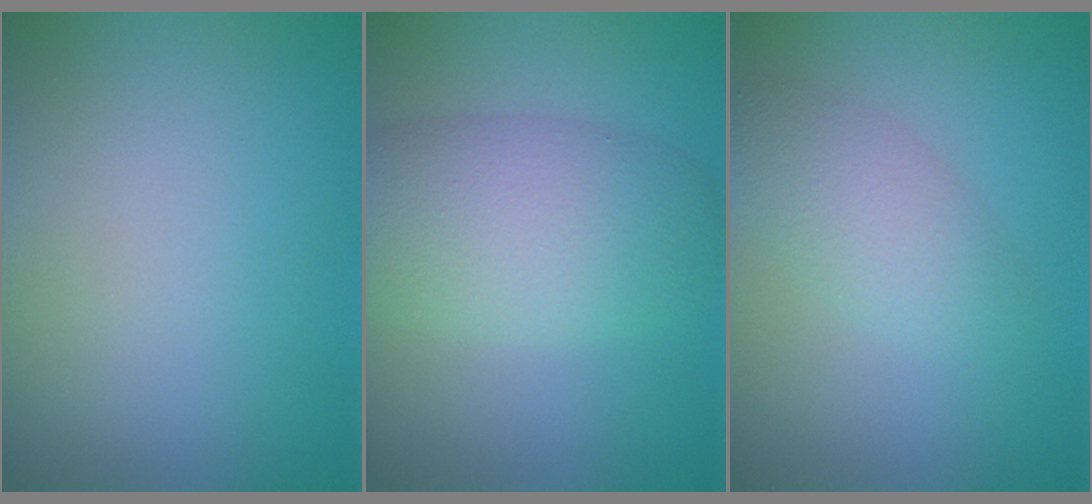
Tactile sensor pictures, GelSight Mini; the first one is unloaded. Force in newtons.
{"total": 6.4, "press": 6.4, "slide": 0.3}
{"total": 3.0, "press": 3.0, "slide": 0.0}